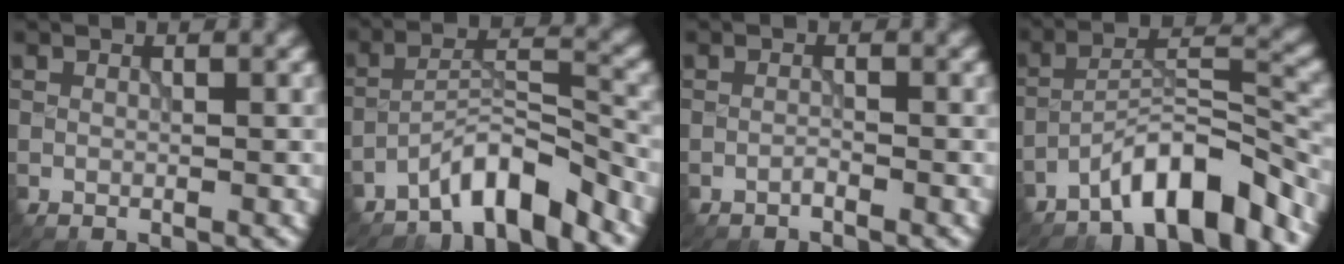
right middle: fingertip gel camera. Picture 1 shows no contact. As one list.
[{"total": 5.9, "force": [-4.8, 1.1, 3.2], "torque": [-0.046, 0.009, -0.089]}, {"total": 0.6, "force": [-0.5, 0.0, 0.2], "torque": [-0.002, 0.003, -0.013]}, {"total": 7.6, "force": [-5.7, 1.7, 4.7], "torque": [-0.072, 0.014, -0.099]}]